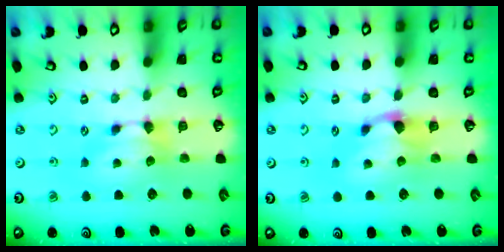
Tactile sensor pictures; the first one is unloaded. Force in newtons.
{"total": 1.2, "press": 0.1, "slide": 1.2}